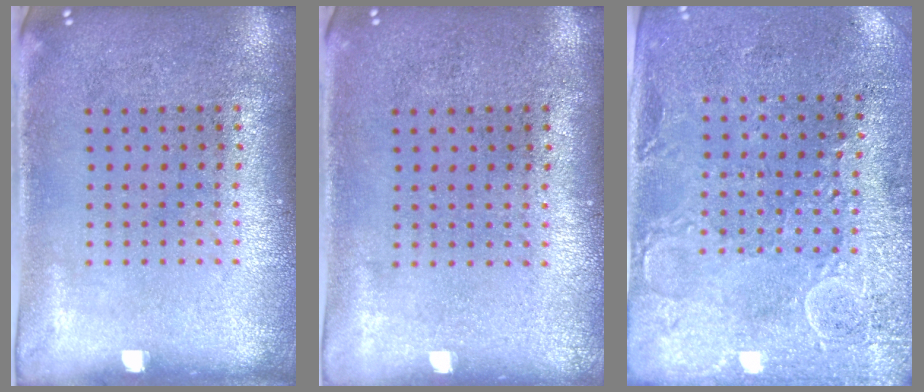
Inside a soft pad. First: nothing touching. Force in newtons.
{"total": 0.0}
{"total": 2.9, "press": 2.6, "slide": 1.2}